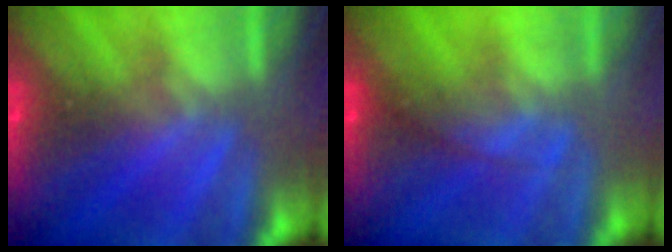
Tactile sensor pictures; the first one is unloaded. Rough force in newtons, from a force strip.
{"total": 2.3}